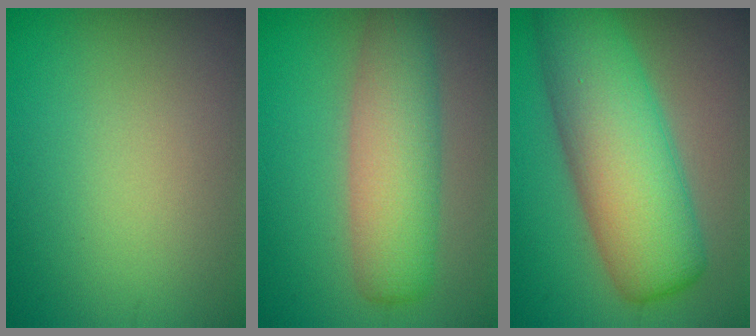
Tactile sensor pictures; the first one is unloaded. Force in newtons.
{"total": 6.1, "press": 6.1, "slide": 0.3}
{"total": 10.2, "press": 10.2, "slide": 0.2}